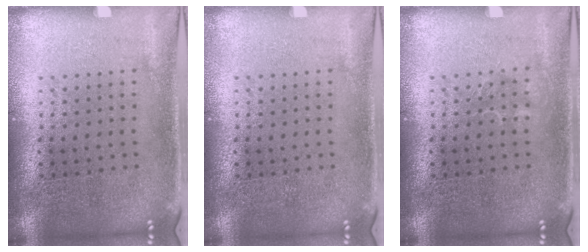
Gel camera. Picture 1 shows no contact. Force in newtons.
{"total": 0.0}
{"total": 0.9, "press": 0.8, "slide": 0.2}